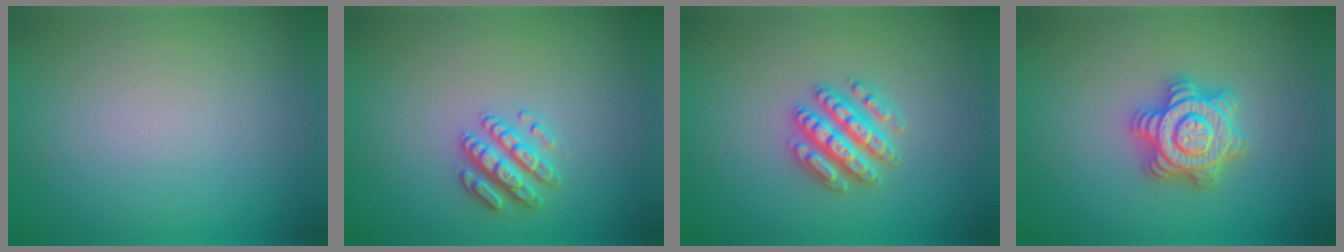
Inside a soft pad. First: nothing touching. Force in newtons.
{"total": 2.6, "press": 2.6, "slide": 0.5}
{"total": 3.5, "press": 3.4, "slide": 0.8}
{"total": 4.9, "press": 4.8, "slide": 0.8}